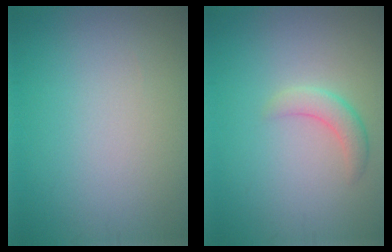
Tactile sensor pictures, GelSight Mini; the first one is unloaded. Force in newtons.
{"total": 2.1, "press": 2.1, "slide": 0.2}